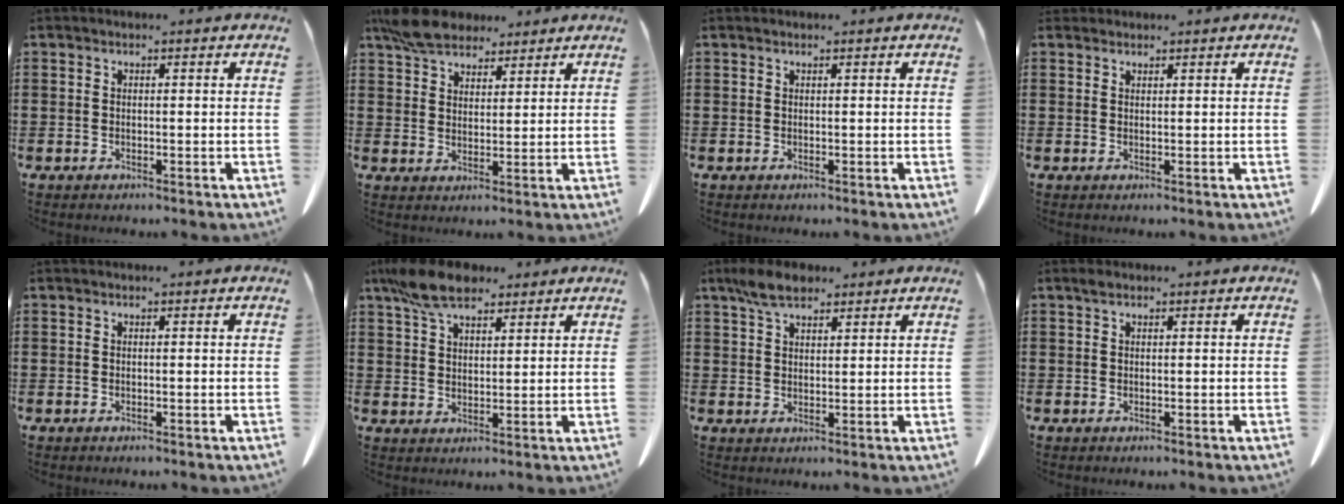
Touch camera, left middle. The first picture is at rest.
{"total": 7.0, "force": [5.8, 3.0, 2.5], "torque": [-0.061, -0.005, 0.110]}
{"total": 0.0}
{"total": 1.0, "force": [1.0, 0.3, 0.1], "torque": [-0.005, 0.000, 0.019]}
{"total": 0.0}
{"total": 8.3, "force": [6.1, 3.5, 4.5], "torque": [-0.107, -0.002, 0.116]}
{"total": 4.9, "force": [3.5, 2.1, 2.6], "torque": [-0.062, 0.005, 0.067]}
{"total": 0.7, "force": [0.4, 0.4, 0.4], "torque": [-0.010, 0.002, 0.009]}